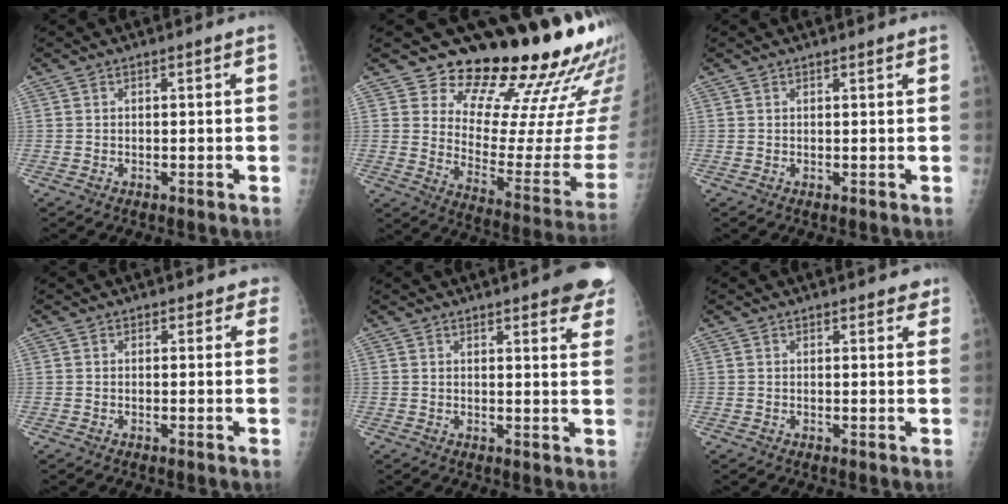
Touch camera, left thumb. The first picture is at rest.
{"total": 22.3, "force": [18.4, 7.5, 10.1], "torque": [-0.087, -0.156, 0.248]}
{"total": 0.9, "force": [0.8, 0.2, 0.3], "torque": [-0.003, 0.000, 0.012]}
{"total": 2.0, "force": [1.5, 1.3, -0.1], "torque": [0.028, -0.006, 0.004]}
{"total": 10.9, "force": [7.8, 2.7, 7.2], "torque": [-0.062, -0.027, 0.082]}
{"total": 2.7, "force": [2.3, 1.2, 1.0], "torque": [0.015, -0.005, 0.020]}